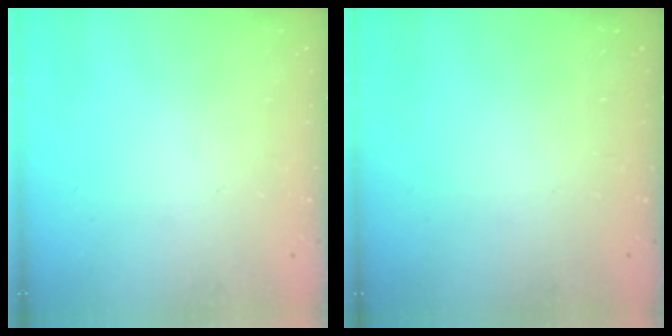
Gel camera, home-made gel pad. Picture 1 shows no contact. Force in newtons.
{"total": 0.0}